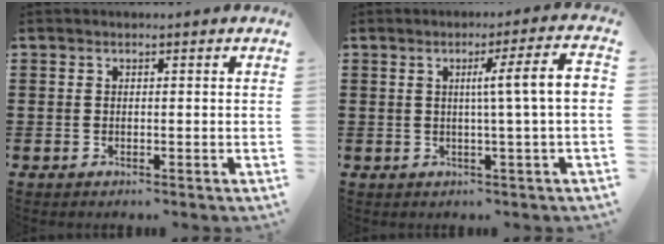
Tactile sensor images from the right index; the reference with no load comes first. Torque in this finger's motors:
{"motor_torque": [1.23, -0.11, 0.24, 0.14]}